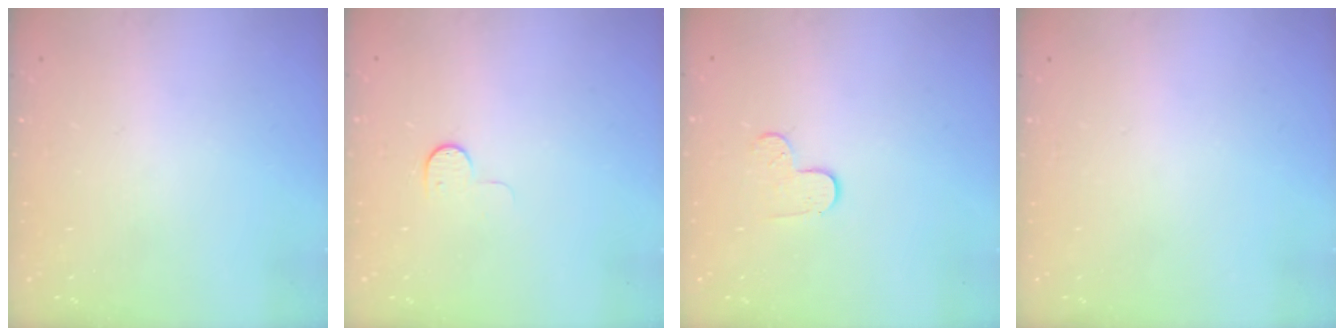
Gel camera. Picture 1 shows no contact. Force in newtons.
{"total": 4.9, "press": 4.9, "slide": 0.5}
{"total": 4.3, "press": 4.3, "slide": 0.4}
{"total": 0.0}